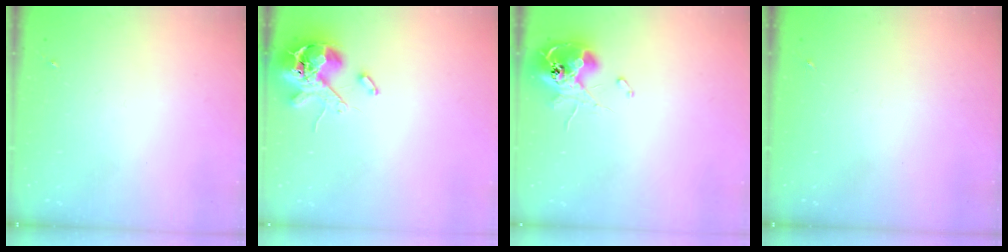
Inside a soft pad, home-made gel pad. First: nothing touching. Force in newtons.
{"total": 12.8, "press": 12.6, "slide": 2.0}
{"total": 12.7, "press": 12.6, "slide": 1.5}
{"total": 0.0}